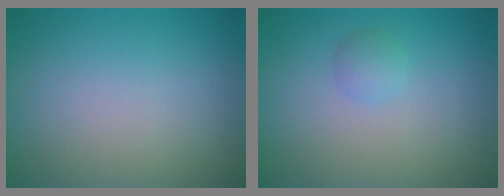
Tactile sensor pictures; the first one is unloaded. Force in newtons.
{"total": 1.1, "press": 1.1, "slide": 0.0}